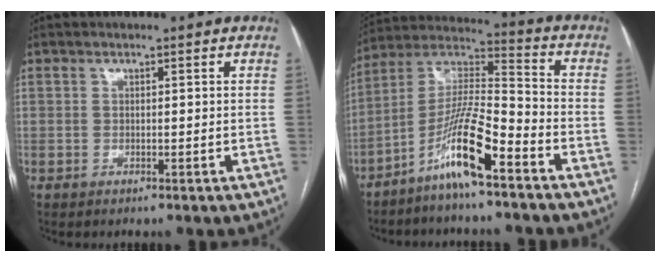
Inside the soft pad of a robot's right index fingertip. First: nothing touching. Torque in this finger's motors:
{"motor_torque": [1.35, -0.79, 0.53, 0.12]}